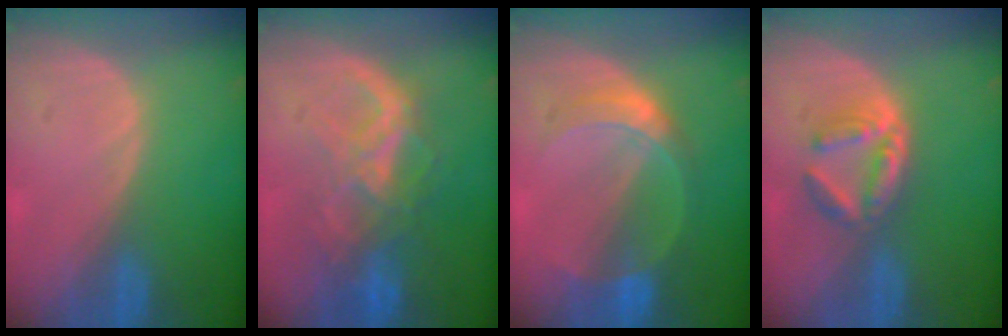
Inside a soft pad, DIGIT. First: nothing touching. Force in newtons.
{"total": 8.7, "press": 7.6, "slide": 4.4}
{"total": 5.6, "press": 5.6, "slide": 0.1}
{"total": 5.3, "press": 5.0, "slide": 2.0}